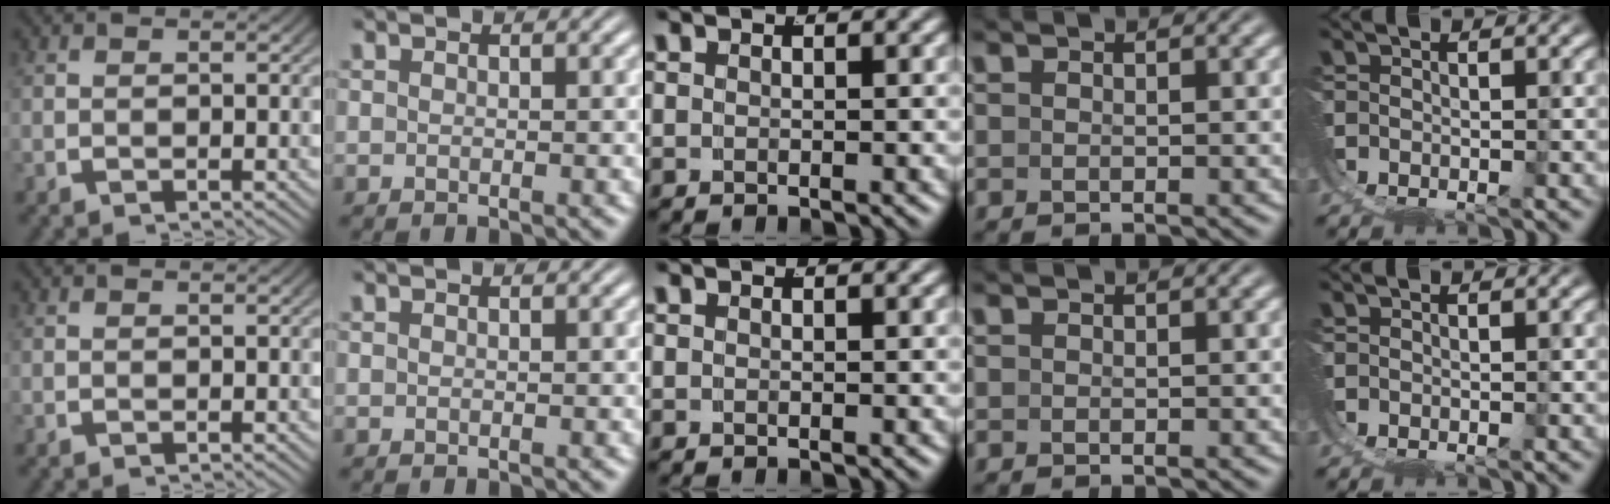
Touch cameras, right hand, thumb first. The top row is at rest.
{}